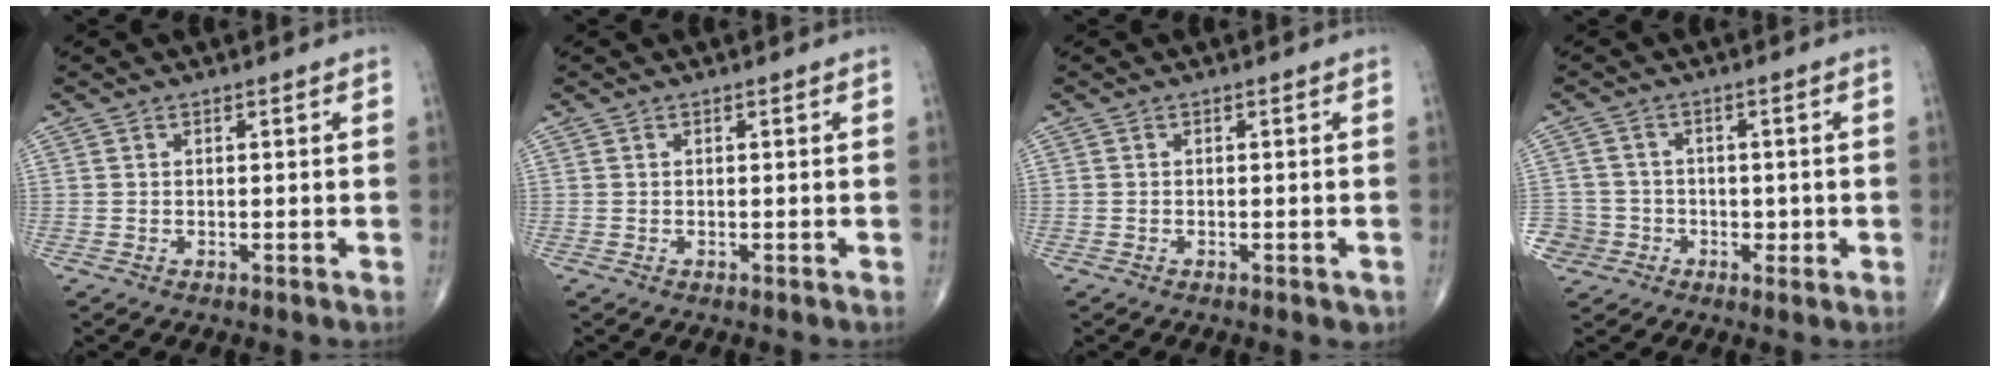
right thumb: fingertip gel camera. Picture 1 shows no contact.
{"total": 0.0}
{"total": 1.1, "force": [-0.6, 0.6, 0.8], "torque": [-0.008, 0.000, -0.007]}
{"total": 6.4, "force": [-1.6, 6.1, 0.6], "torque": [0.010, 0.021, -0.026]}